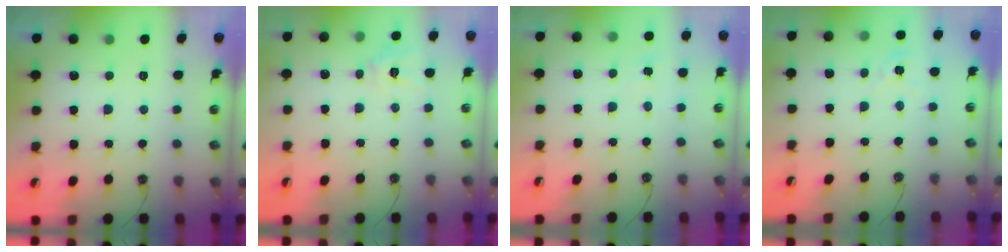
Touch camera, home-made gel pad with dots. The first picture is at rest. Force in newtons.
{"total": 9.0, "press": 9.0, "slide": 0.5}
{"total": 4.0, "press": 4.0, "slide": 0.4}
{"total": 2.4, "press": 2.4, "slide": 0.2}